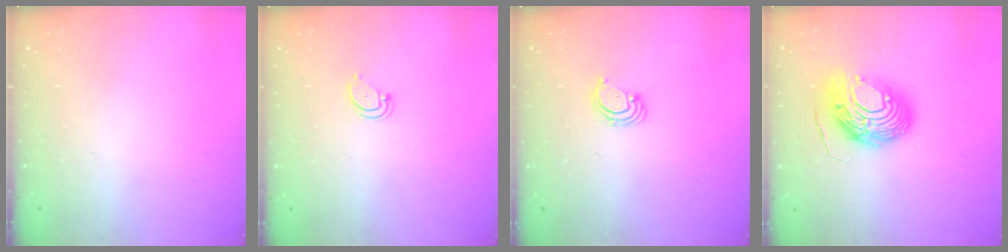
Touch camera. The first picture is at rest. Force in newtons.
{"total": 3.0, "press": 3.0, "slide": 0.3}
{"total": 2.5, "press": 2.5, "slide": 0.2}
{"total": 14.7, "press": 14.6, "slide": 1.4}